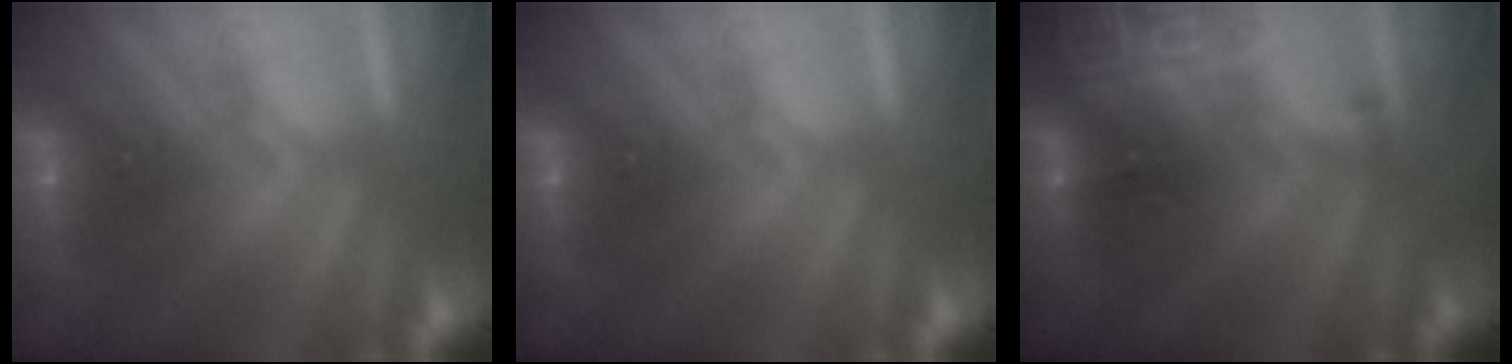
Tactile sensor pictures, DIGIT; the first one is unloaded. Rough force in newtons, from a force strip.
{"total": 0.0}
{"total": 3.0}